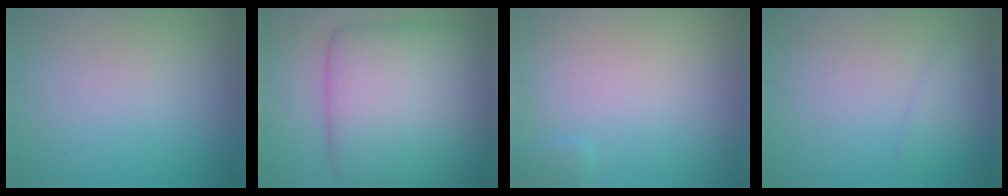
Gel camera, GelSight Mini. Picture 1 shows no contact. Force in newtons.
{"total": 11.8, "press": 11.8, "slide": 0.3}
{"total": 0.7, "press": 0.7, "slide": 0.1}
{"total": 1.5, "press": 1.5, "slide": 0.2}